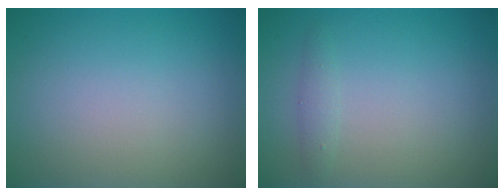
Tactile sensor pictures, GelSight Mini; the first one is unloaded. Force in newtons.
{"total": 1.1, "press": 1.1, "slide": 0.0}